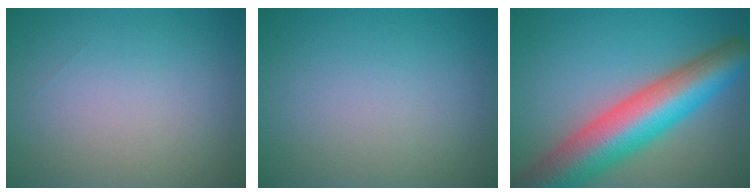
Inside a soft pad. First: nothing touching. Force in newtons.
{"total": 0.0}
{"total": 11.6, "press": 11.6, "slide": 0.5}